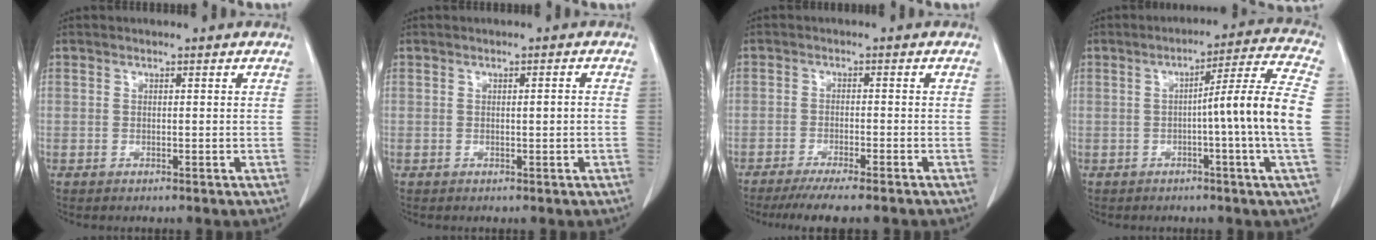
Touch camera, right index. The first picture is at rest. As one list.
[{"total": 1.0, "force": [-0.1, 0.0, 1.0], "torque": [-0.016, 0.000, -0.001]}, {"total": 8.0, "force": [-6.7, 0.2, 4.3], "torque": [-0.055, -0.017, -0.105]}, {"total": 11.7, "force": [-1.2, -2.2, 11.4], "torque": [-0.164, 0.005, -0.021]}]